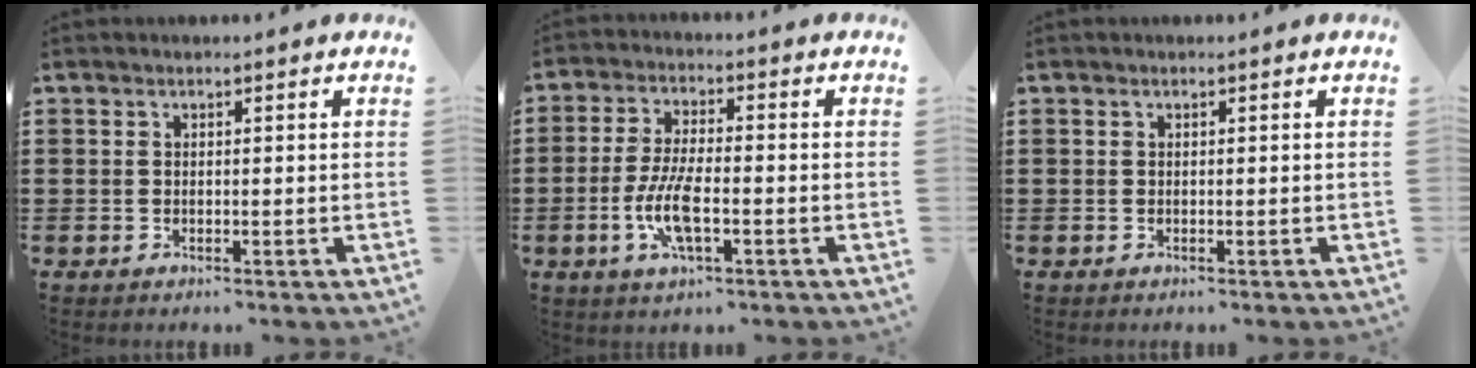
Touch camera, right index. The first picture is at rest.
{"total": 7.4, "force": [-2.3, 2.2, 6.6], "torque": [-0.150, -0.012, -0.048]}
{"total": 0.0}